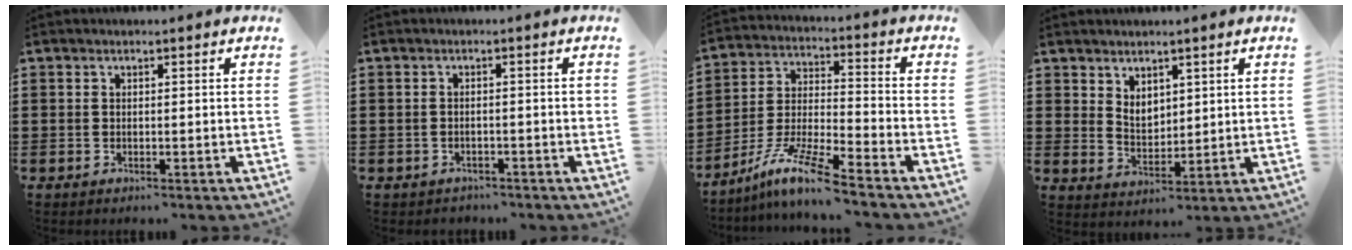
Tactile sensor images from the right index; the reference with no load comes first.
{"total": 0.9, "force": [-0.7, 0.5, 0.2], "torque": [-0.008, -0.001, -0.016]}
{"total": 10.0, "force": [-8.1, 0.0, 5.8], "torque": [-0.126, 0.000, -0.164]}
{"total": 3.5, "force": [2.6, 2.1, 1.2], "torque": [-0.023, -0.001, 0.047]}